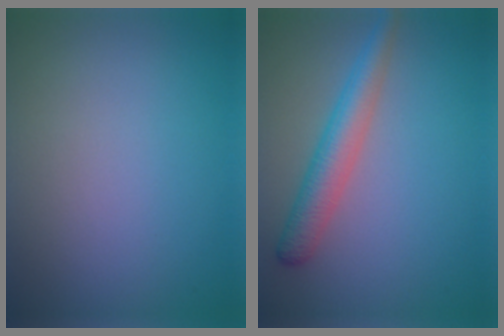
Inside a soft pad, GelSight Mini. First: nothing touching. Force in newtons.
{"total": 3.7, "press": 3.7, "slide": 0.1}